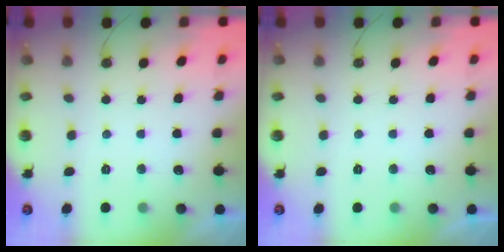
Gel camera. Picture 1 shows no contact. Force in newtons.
{"total": 0.0}